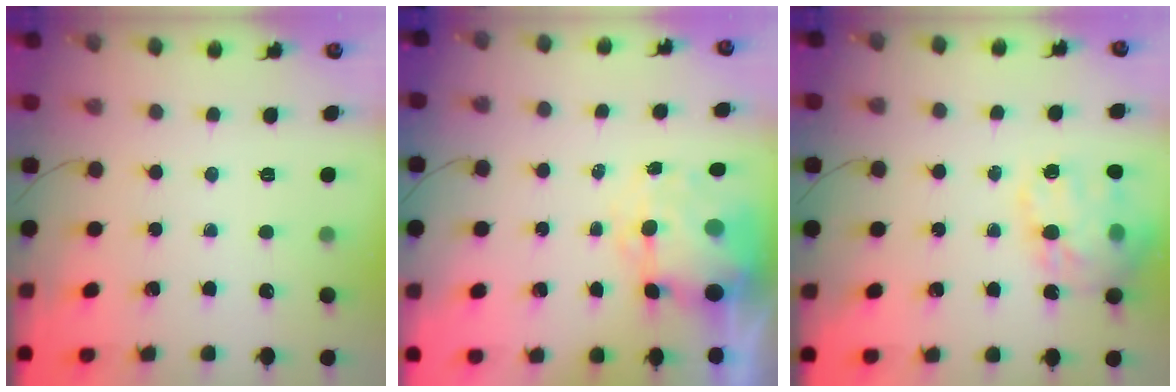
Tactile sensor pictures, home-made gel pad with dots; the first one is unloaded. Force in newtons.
{"total": 8.9, "press": 8.7, "slide": 1.9}
{"total": 19.8, "press": 19.5, "slide": 3.3}